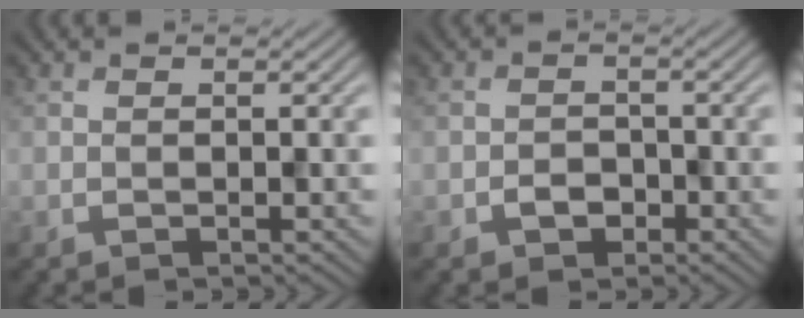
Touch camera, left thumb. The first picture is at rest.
{"total": 2.4, "force": [-1.2, 1.7, 1.1], "torque": [-0.017, 0.001, -0.025]}